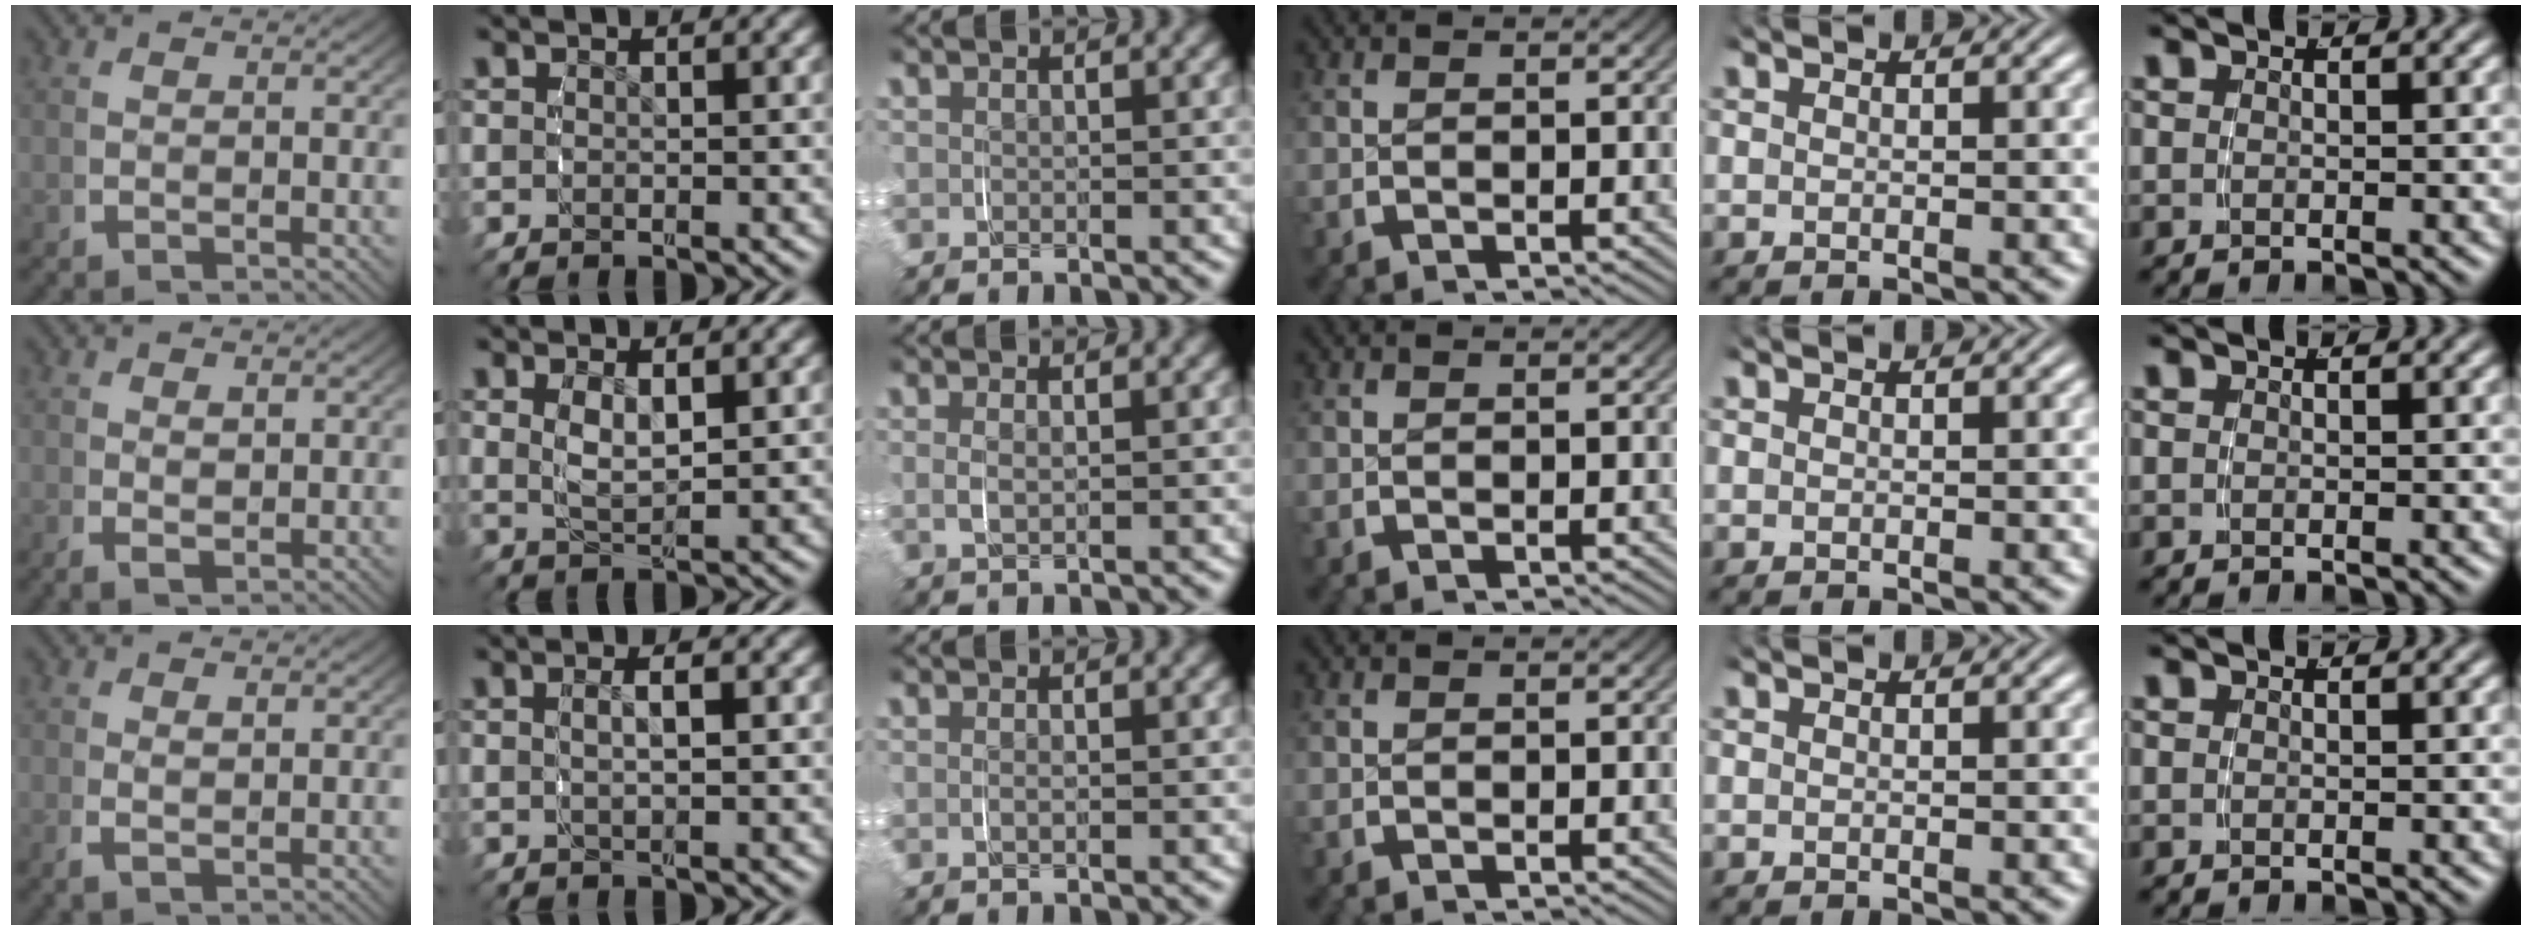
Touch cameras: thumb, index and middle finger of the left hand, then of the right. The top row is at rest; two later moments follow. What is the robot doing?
{"motion": "grasp_and_lifting", "object": "pen bag"}